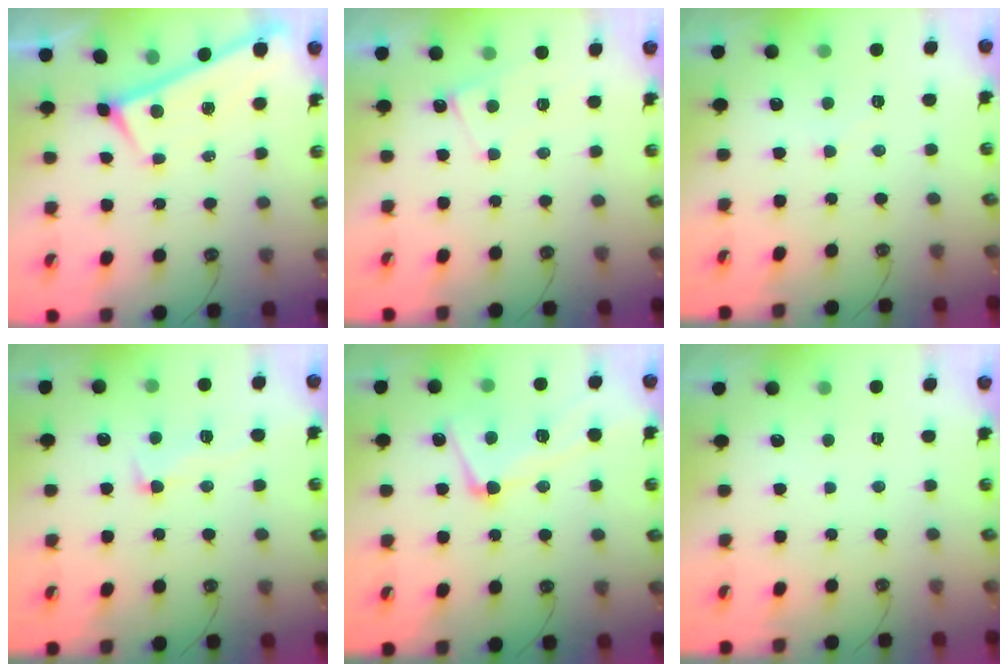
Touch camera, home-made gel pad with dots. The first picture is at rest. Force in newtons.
{"total": 1.7, "press": 1.7, "slide": 0.4}
{"total": 0.9, "press": 0.5, "slide": 0.7}
{"total": 5.0, "press": 4.9, "slide": 1.2}
{"total": 5.7, "press": 5.6, "slide": 1.4}
{"total": 0.0}